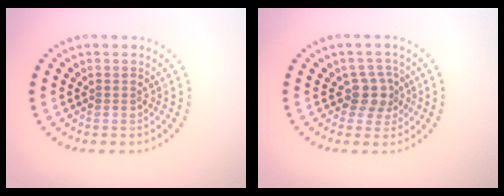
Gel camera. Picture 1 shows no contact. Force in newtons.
{"total": 2.5, "press": 2.0, "slide": 1.5}